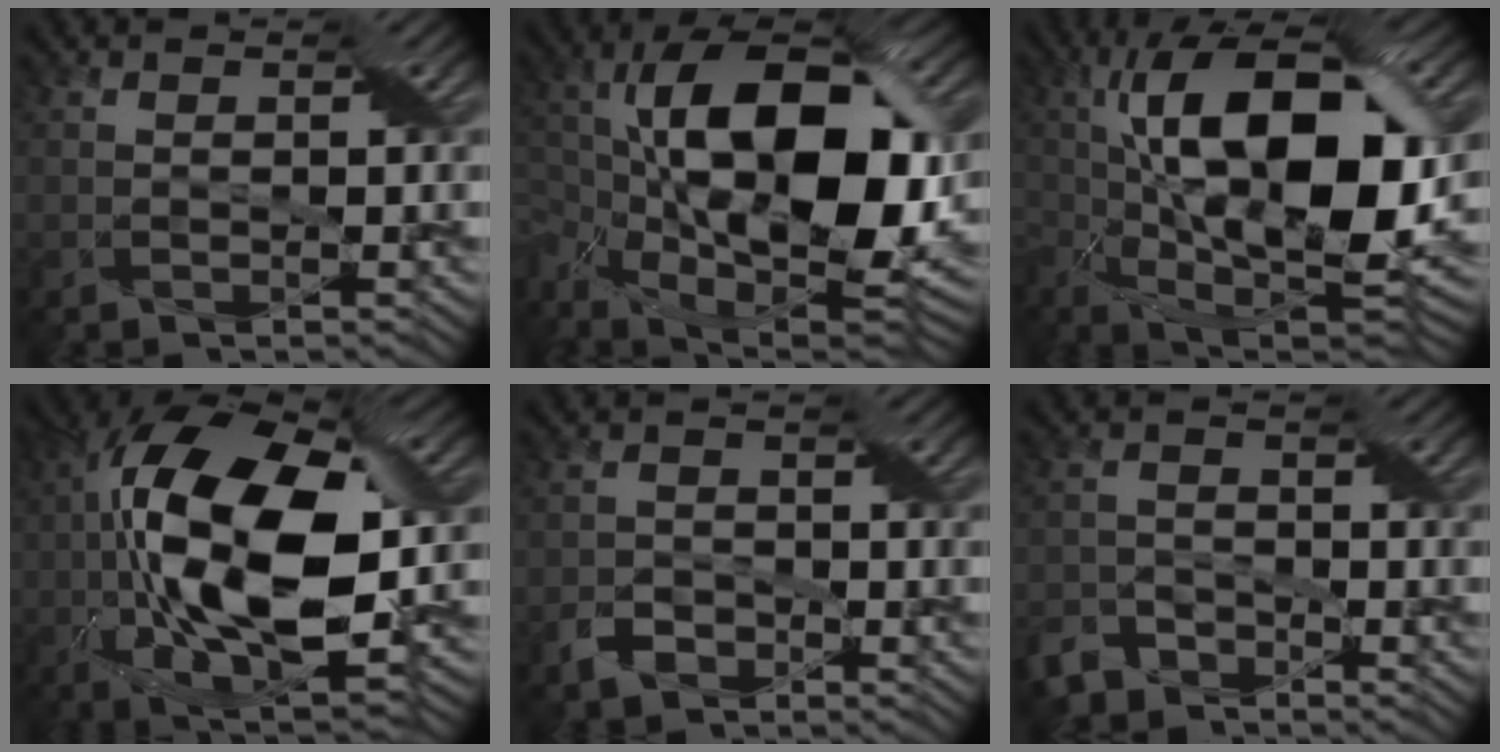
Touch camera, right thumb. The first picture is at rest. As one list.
[{"total": 20.8, "force": [-1.1, 11.3, 17.4], "torque": [-0.339, -0.020, -0.007]}, {"total": 19.2, "force": [1.1, 9.3, 16.8], "torque": [-0.294, -0.007, 0.020]}, {"total": 18.5, "force": [-0.9, 8.6, 16.3], "torque": [-0.315, 0.018, -0.025]}, {"total": 2.8, "force": [-1.8, 1.8, 1.2], "torque": [-0.027, 0.002, -0.042]}, {"total": 4.5, "force": [-3.7, 2.2, 1.4], "torque": [-0.033, -0.002, -0.082]}]